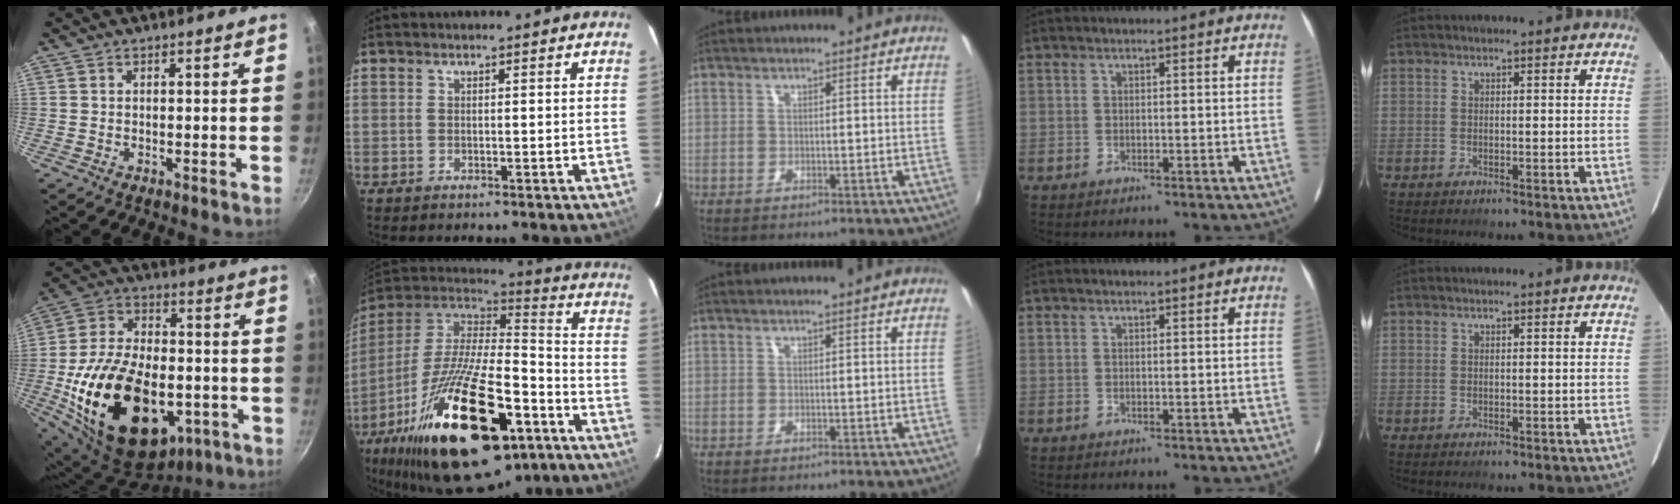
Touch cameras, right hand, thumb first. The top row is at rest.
{"thumb": {"total": 29.3, "force": [-7.3, 18.1, 21.8], "torque": [-0.368, 0.028, -0.101]}, "index": {"total": 33.4, "force": [-18.0, 13.0, 24.9], "torque": [-0.465, -0.031, -0.285]}}